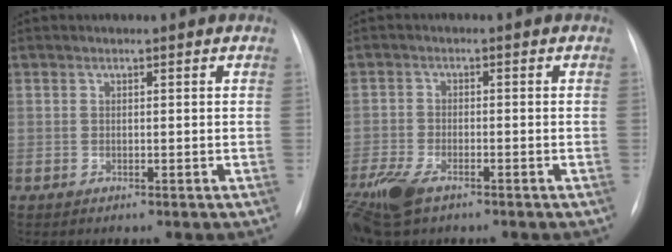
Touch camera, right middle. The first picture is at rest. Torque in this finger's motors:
{"motor_torque": [1.13, -0.84, 0.39, 0.10]}